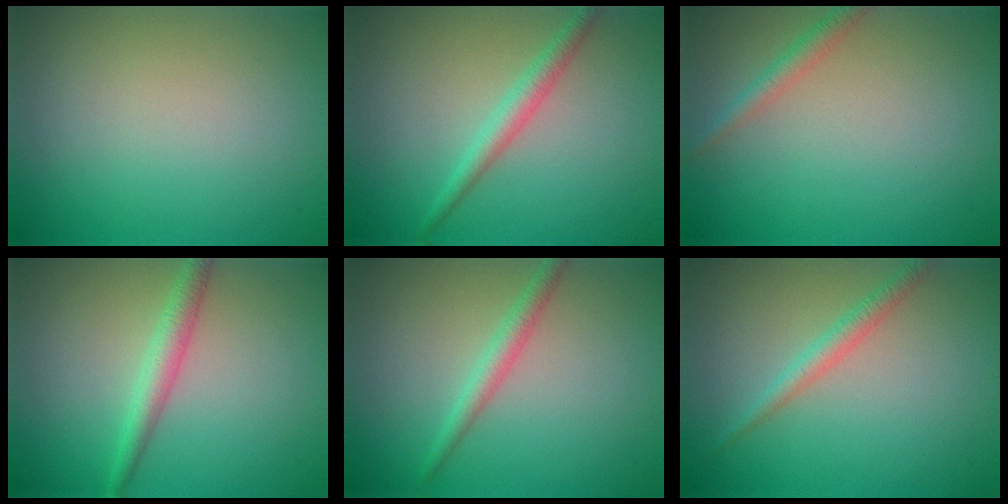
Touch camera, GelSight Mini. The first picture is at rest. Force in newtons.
{"total": 2.2, "press": 2.2, "slide": 0.0}
{"total": 1.6, "press": 1.6, "slide": 0.1}
{"total": 2.4, "press": 2.4, "slide": 0.0}
{"total": 1.9, "press": 1.9, "slide": 0.0}
{"total": 1.8, "press": 1.8, "slide": 0.0}